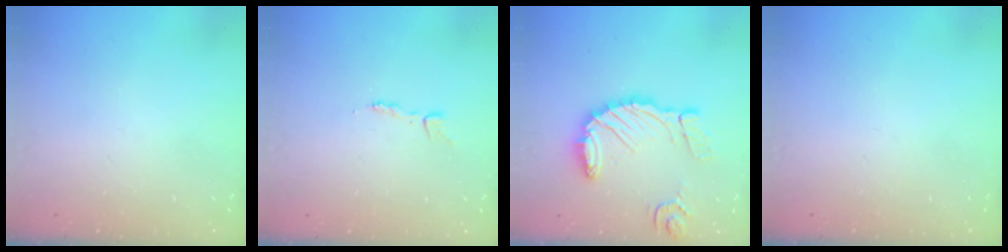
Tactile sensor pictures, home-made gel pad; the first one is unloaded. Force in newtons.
{"total": 3.2, "press": 3.2, "slide": 0.3}
{"total": 13.7, "press": 13.6, "slide": 1.3}
{"total": 0.0}